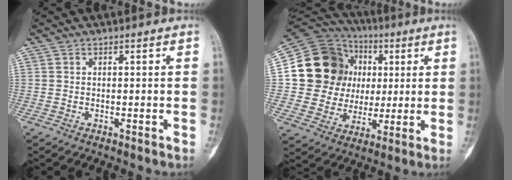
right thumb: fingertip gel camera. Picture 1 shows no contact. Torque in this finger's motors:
{"motor_torque": [1.18, 3.20, 0.80, -0.59, 0.10]}